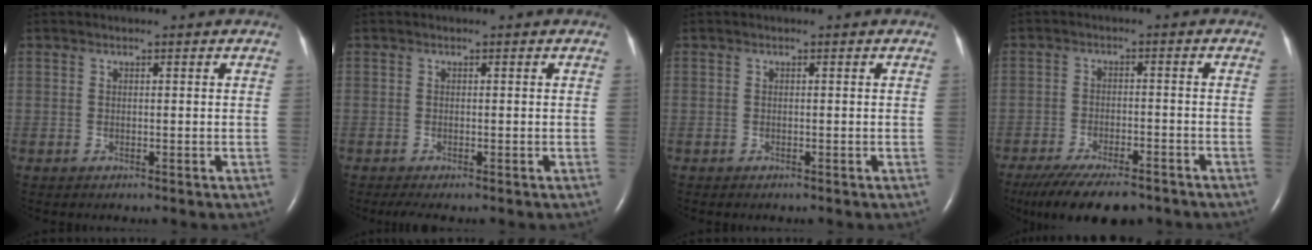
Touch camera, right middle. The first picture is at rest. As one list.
[{"total": 1.6, "force": [-1.2, 0.2, 1.1], "torque": [-0.022, -0.008, -0.019]}, {"total": 0.0}, {"total": 12.8, "force": [-10.3, 3.4, 6.8], "torque": [-0.123, -0.022, -0.158]}]